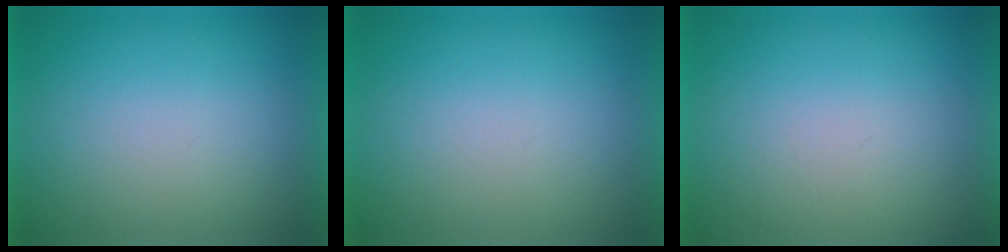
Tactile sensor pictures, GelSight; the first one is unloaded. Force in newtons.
{"total": 0.0}
{"total": 2.0}